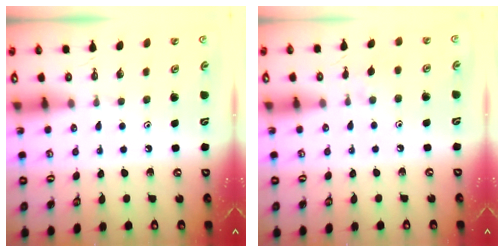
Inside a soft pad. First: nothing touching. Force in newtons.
{"total": 3.8, "press": 3.7, "slide": 0.4}